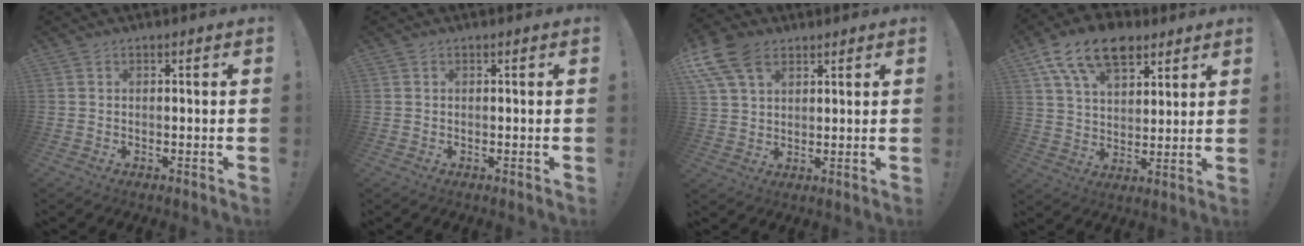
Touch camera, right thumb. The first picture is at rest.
{"total": 0.0}
{"total": 11.7, "force": [5.9, 7.4, 6.9], "torque": [-0.143, -0.014, 0.116]}
{"total": 15.3, "force": [8.9, 8.9, 8.8], "torque": [-0.151, -0.042, 0.165]}